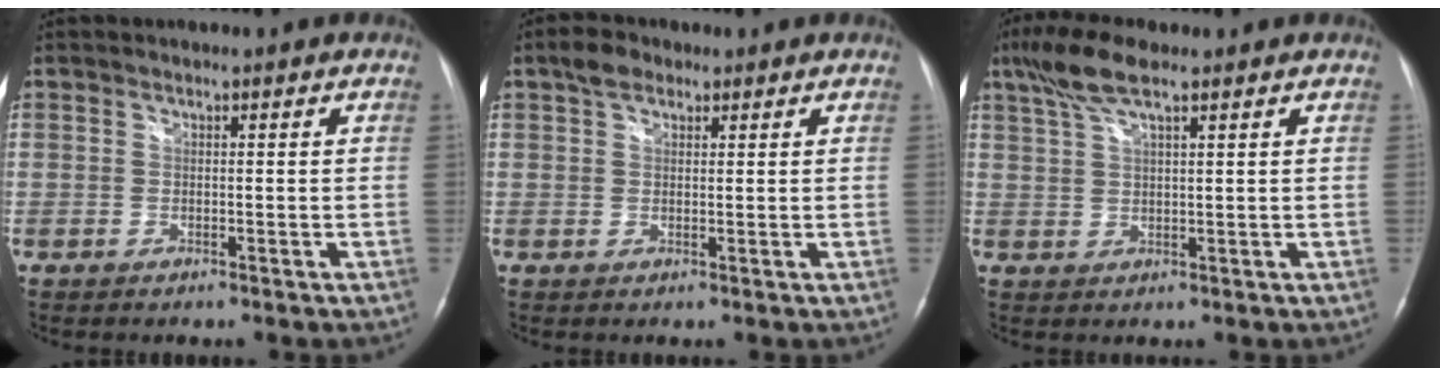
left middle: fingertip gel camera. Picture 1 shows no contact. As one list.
[{"total": 3.1, "force": [2.0, 1.9, 1.6], "torque": [-0.034, 0.015, 0.035]}, {"total": 6.6, "force": [4.3, 1.4, 4.7], "torque": [-0.106, 0.020, 0.084]}]